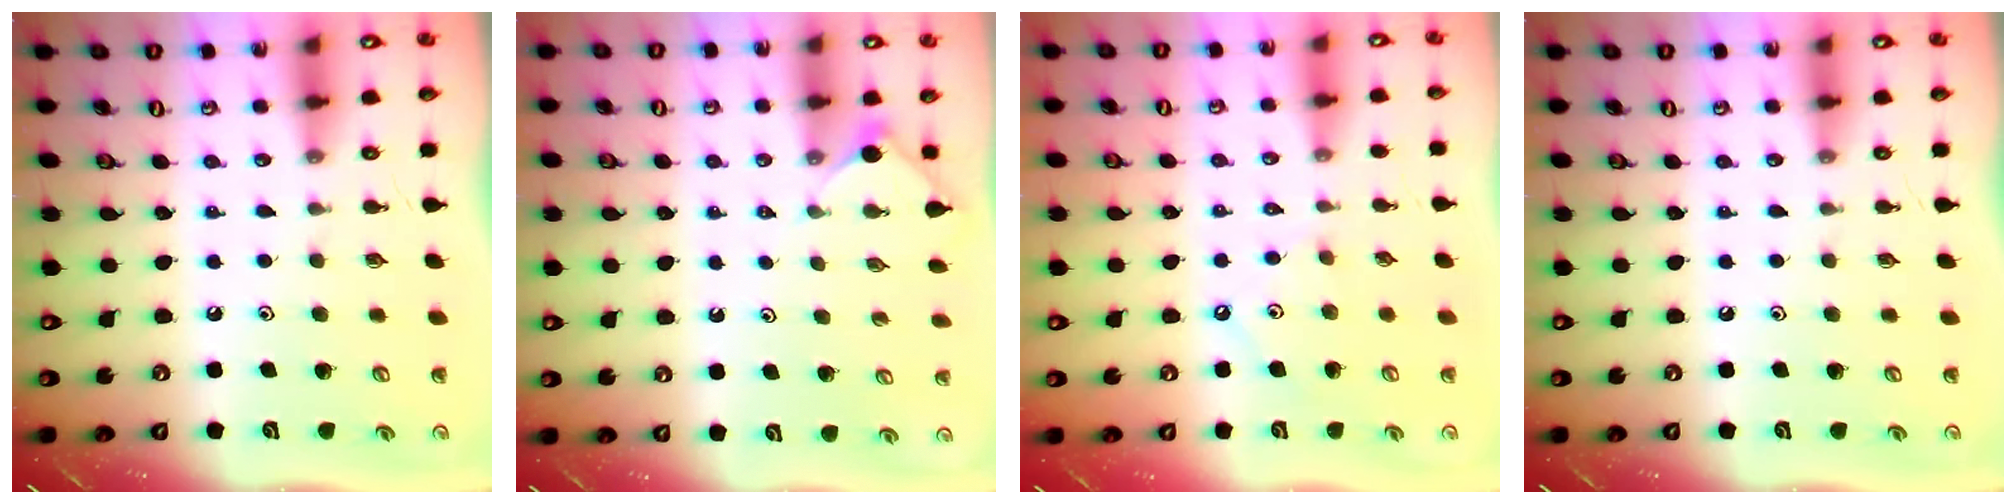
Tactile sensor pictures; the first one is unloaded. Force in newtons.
{"total": 2.9, "press": 2.8, "slide": 0.5}
{"total": 2.8, "press": 2.7, "slide": 0.6}
{"total": 0.0}